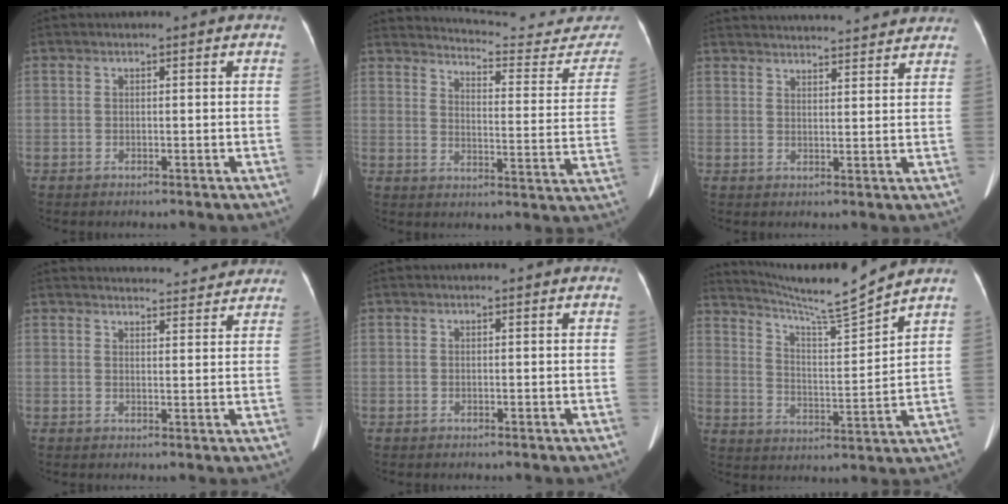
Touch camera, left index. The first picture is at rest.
{"total": 22.2, "force": [21.5, 2.6, 4.9], "torque": [-0.055, -0.107, 0.246]}
{"total": 20.0, "force": [19.0, 2.8, 5.7], "torque": [-0.083, 0.008, 0.243]}
{"total": 13.3, "force": [12.8, 2.2, 2.6], "torque": [-0.011, 0.005, 0.145]}
{"total": 0.0}
{"total": 11.4, "force": [10.6, -2.7, 3.4], "torque": [-0.066, -0.037, 0.180]}